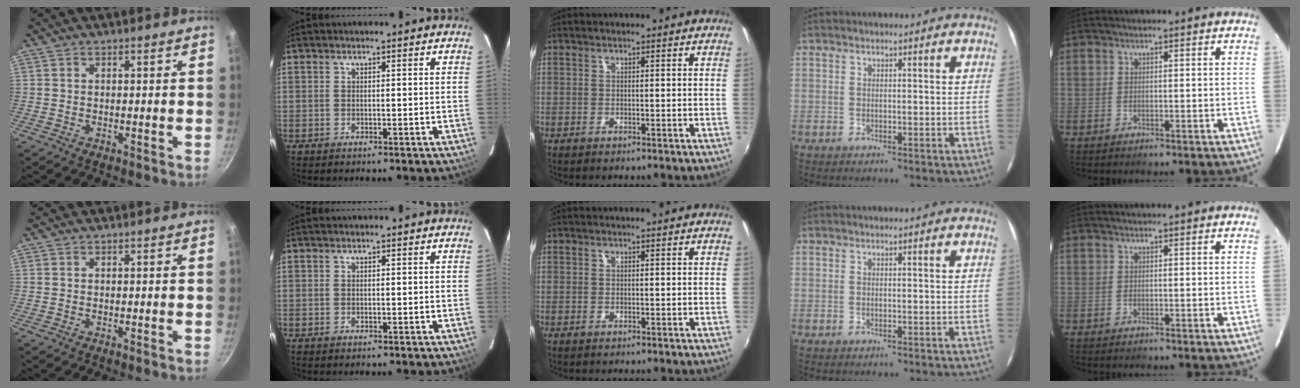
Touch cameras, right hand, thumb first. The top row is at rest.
{}